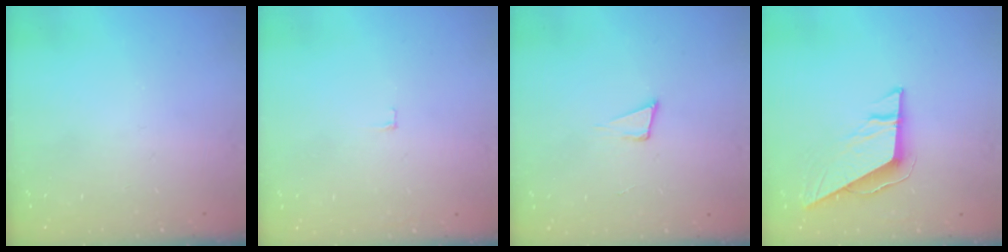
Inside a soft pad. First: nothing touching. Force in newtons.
{"total": 3.4, "press": 3.4, "slide": 0.3}
{"total": 3.9, "press": 2.4, "slide": 3.1}
{"total": 9.0, "press": 9.0, "slide": 0.4}